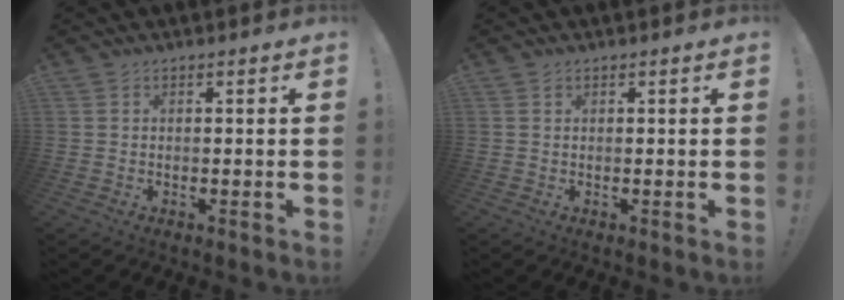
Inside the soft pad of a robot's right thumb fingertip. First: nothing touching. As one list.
[{"total": 0.6, "force": [0.4, 0.4, 0.1], "torque": [0.003, -0.003, 0.007]}]